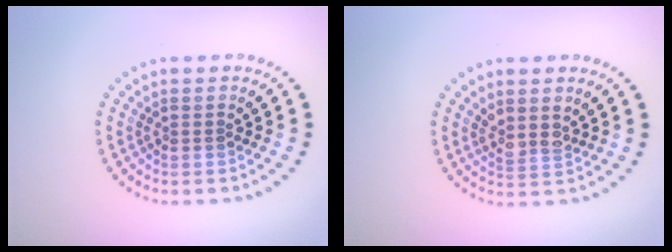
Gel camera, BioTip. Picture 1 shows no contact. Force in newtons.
{"total": 1.8, "press": 1.5, "slide": 1.0}